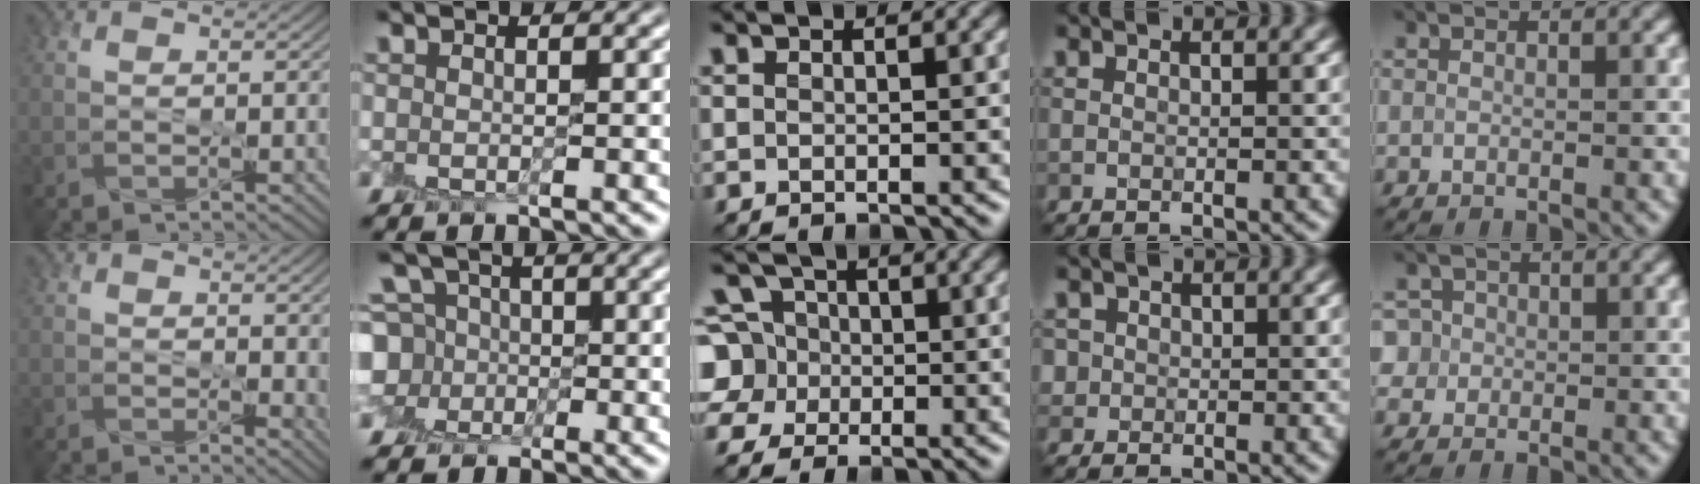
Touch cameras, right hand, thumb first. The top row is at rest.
{"thumb": {"total": 2.3, "force": [0.6, 1.2, 1.8], "torque": [-0.022, -0.007, 0.012]}, "index": {"total": 4.7, "force": [-0.5, 4.2, 2.2], "torque": [-0.041, 0.013, -0.027]}, "middle": {"total": 6.3, "force": [-0.1, 5.8, 2.4], "torque": [-0.054, 0.036, -0.037]}, "ring": {"total": 1.9, "force": [0.4, 1.8, 0.5], "torque": [0.000, 0.004, 0.010]}, "little": {"total": 3.0, "force": [0.5, 2.9, 0.8], "torque": [-0.003, 0.020, 0.000]}}